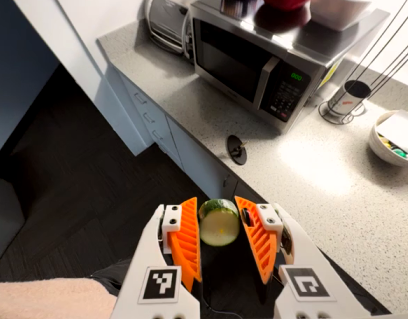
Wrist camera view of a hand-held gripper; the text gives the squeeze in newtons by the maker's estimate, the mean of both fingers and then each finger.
{"total": 9.8, "left": 10.1, "right": 9.5}